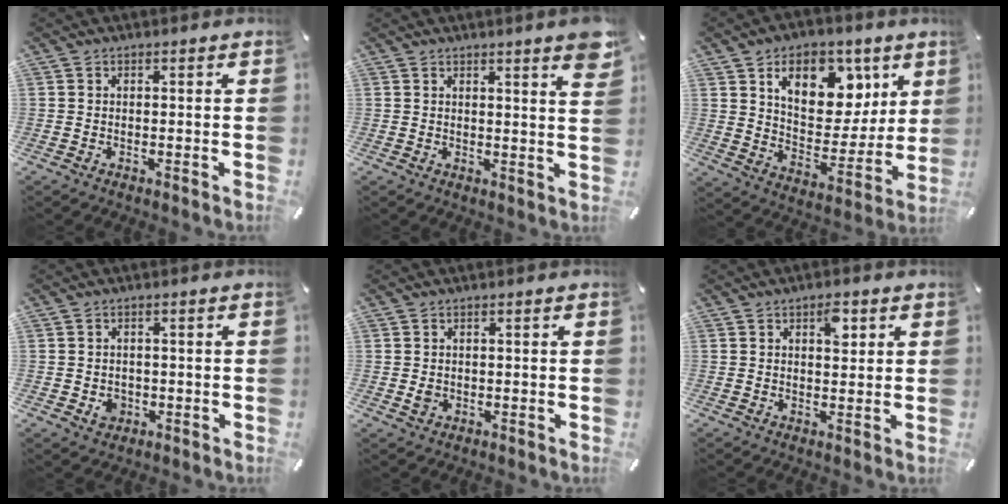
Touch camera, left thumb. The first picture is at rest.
{"total": 4.5, "force": [2.8, 0.3, 3.5], "torque": [-0.048, -0.019, 0.044]}
{"total": 16.2, "force": [8.8, 10.4, 8.9], "torque": [-0.129, -0.041, 0.152]}
{"total": 3.3, "force": [-0.8, 2.8, 1.5], "torque": [-0.009, -0.002, -0.018]}
{"total": 1.7, "force": [-0.1, 1.5, 0.8], "torque": [-0.009, 0.000, -0.004]}
{"total": 4.3, "force": [1.8, 2.2, 3.2], "torque": [-0.036, -0.006, 0.022]}